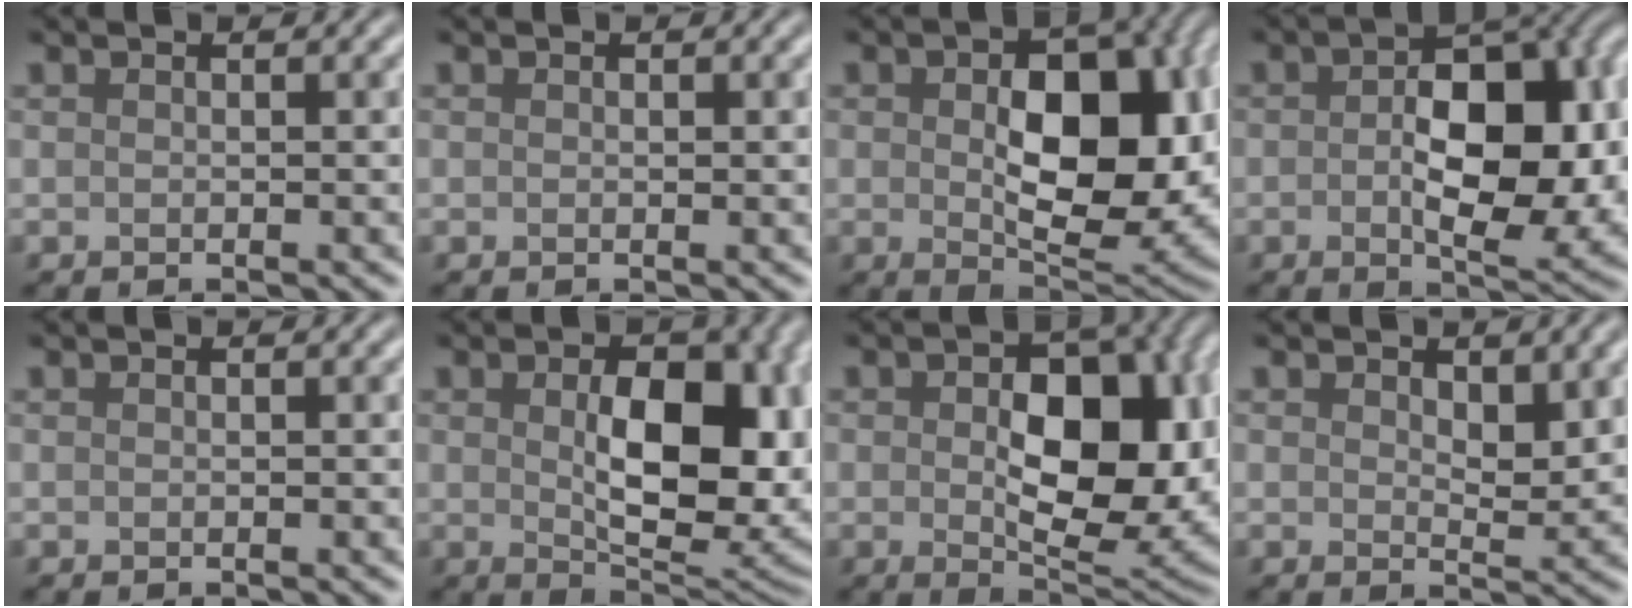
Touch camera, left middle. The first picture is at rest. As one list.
[{"total": 0.0}, {"total": 11.2, "force": [0.1, 6.3, 9.3], "torque": [-0.142, -0.010, 0.014]}, {"total": 11.1, "force": [0.0, 6.2, 9.3], "torque": [-0.122, 0.000, 0.003]}, {"total": 0.0}, {"total": 10.5, "force": [0.7, 5.8, 8.8], "torque": [-0.132, -0.013, 0.023]}, {"total": 11.2, "force": [0.0, 6.3, 9.3], "torque": [-0.134, -0.007, 0.009]}, {"total": 2.5, "force": [1.1, 1.3, 1.8], "torque": [-0.026, -0.008, 0.021]}]